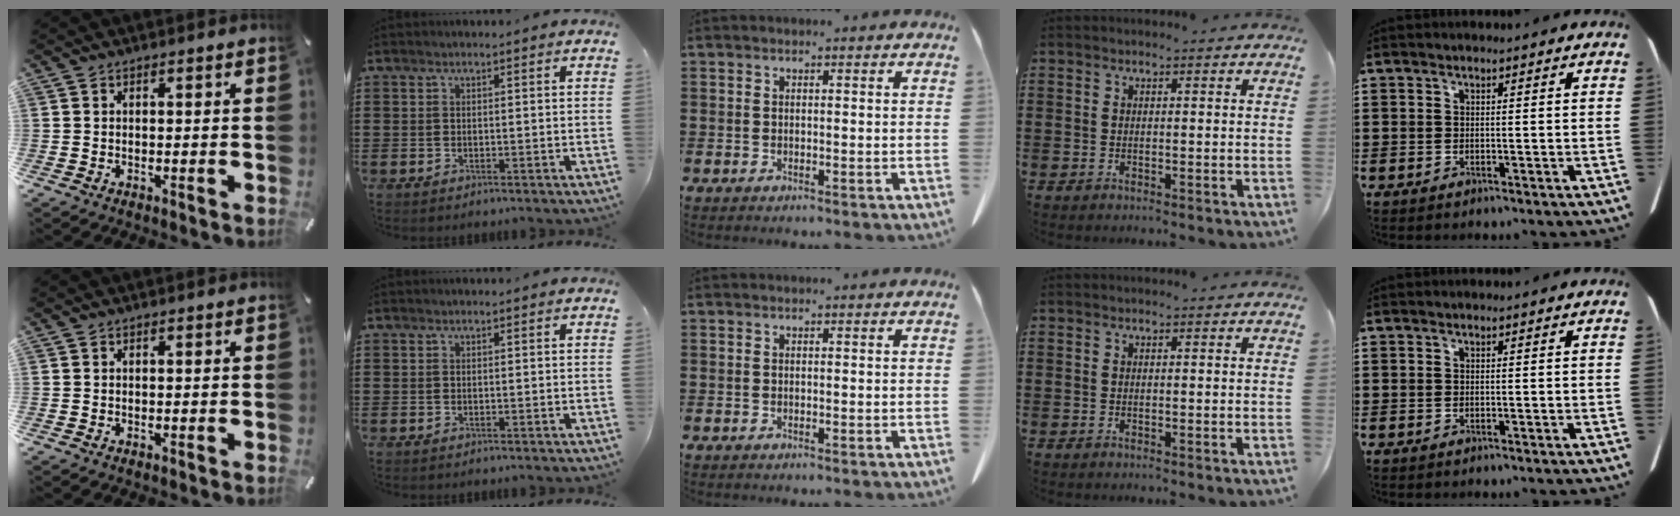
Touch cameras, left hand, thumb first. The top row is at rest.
{}